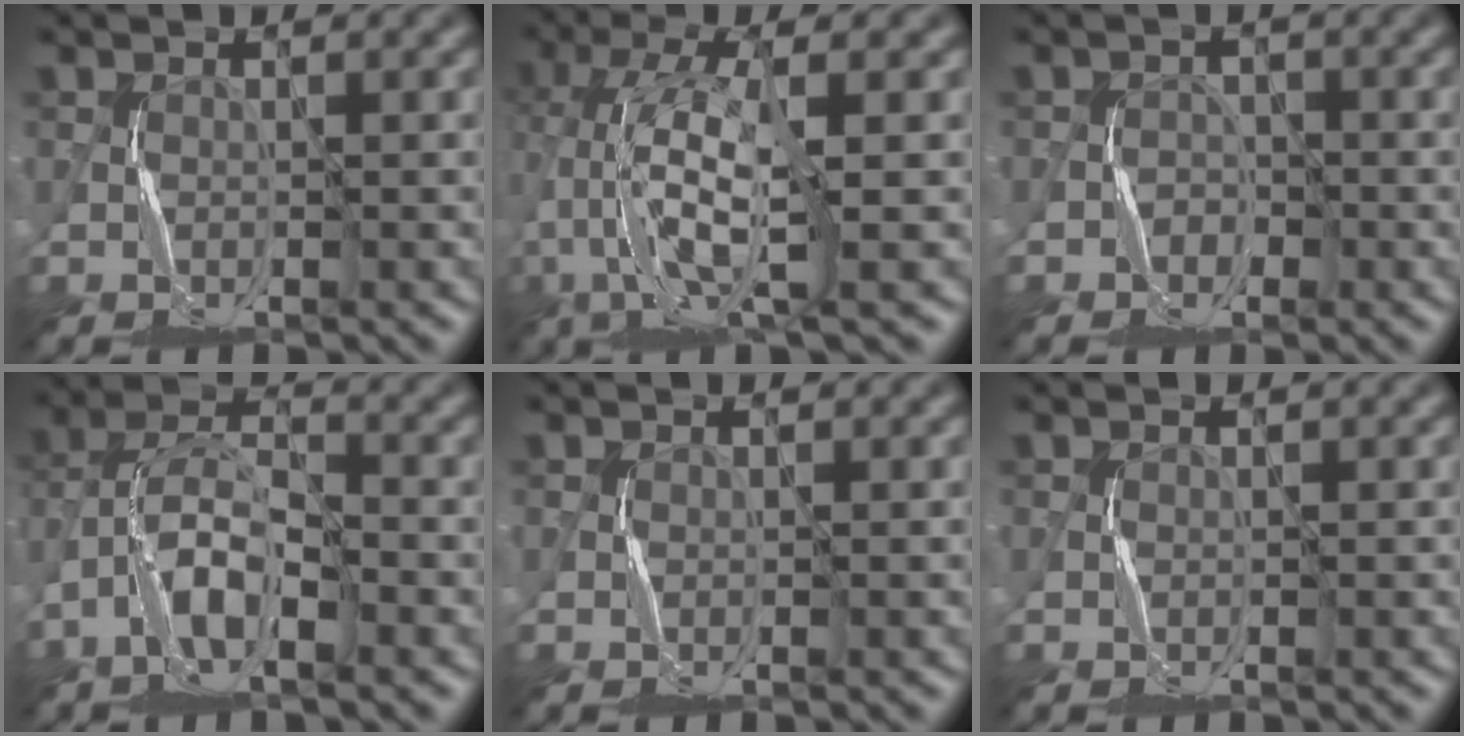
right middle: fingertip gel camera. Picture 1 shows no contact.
{"total": 7.4, "force": [-0.8, 1.9, 7.1], "torque": [-0.156, 0.013, -0.018]}
{"total": 1.3, "force": [-0.7, 1.0, 0.3], "torque": [0.001, 0.005, -0.013]}
{"total": 5.6, "force": [-2.6, 2.1, 4.5], "torque": [-0.089, 0.012, -0.056]}
{"total": 0.0}
{"total": 0.0}